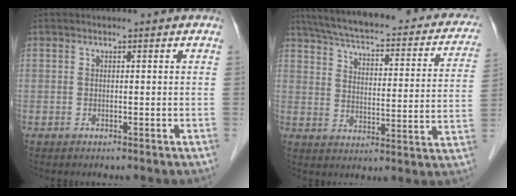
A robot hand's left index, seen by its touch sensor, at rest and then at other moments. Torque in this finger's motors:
{"motor_torque": [-0.82, -1.32, 0.14, 0.06]}